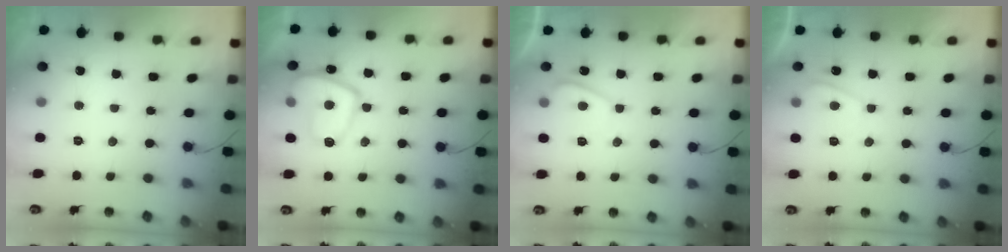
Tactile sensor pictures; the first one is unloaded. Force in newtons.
{"total": 13.2, "press": 13.2, "slide": 1.5}
{"total": 2.5, "press": 2.3, "slide": 0.8}
{"total": 1.8, "press": 1.7, "slide": 0.6}